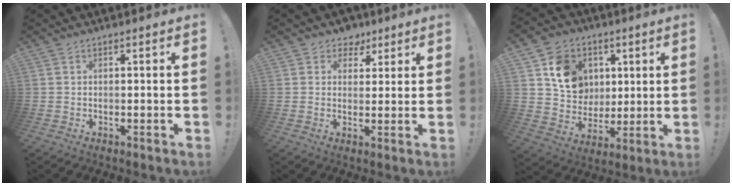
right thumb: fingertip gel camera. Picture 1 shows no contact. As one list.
[{"total": 5.5, "force": [3.1, 4.5, 0.9], "torque": [-0.004, -0.023, 0.059]}, {"total": 13.6, "force": [4.9, 11.6, 5.2], "torque": [-0.079, -0.014, 0.104]}]